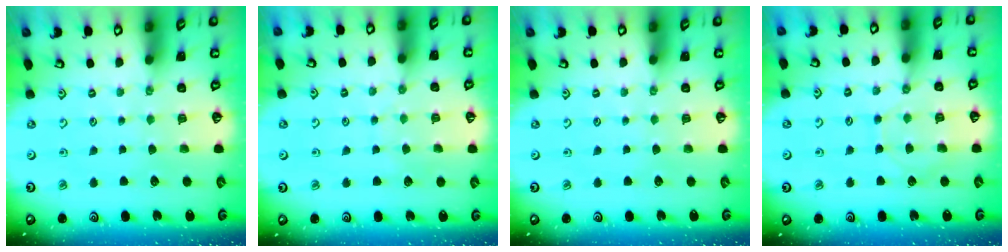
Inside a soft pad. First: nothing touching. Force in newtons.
{"total": 4.3, "press": 4.3, "slide": 0.3}
{"total": 0.0}
{"total": 7.0, "press": 6.9, "slide": 0.7}